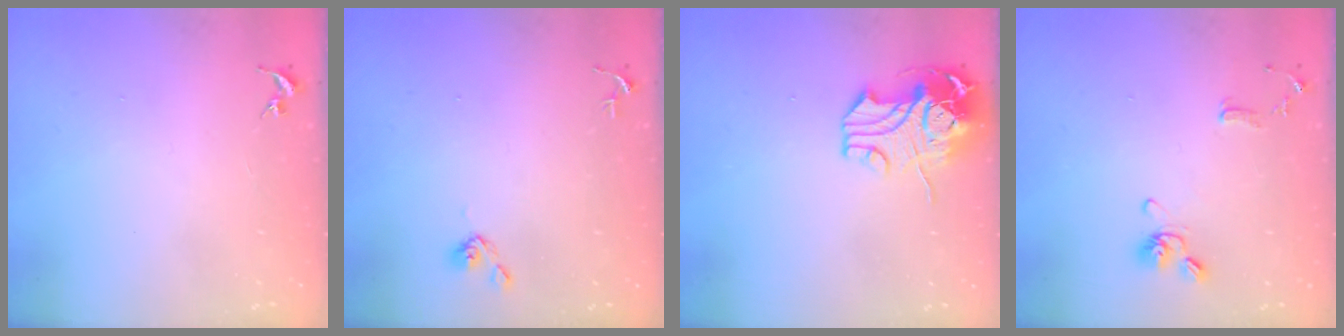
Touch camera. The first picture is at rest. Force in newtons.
{"total": 4.8, "press": 4.8, "slide": 0.6}
{"total": 12.8, "press": 12.6, "slide": 2.3}
{"total": 10.8, "press": 10.6, "slide": 1.9}